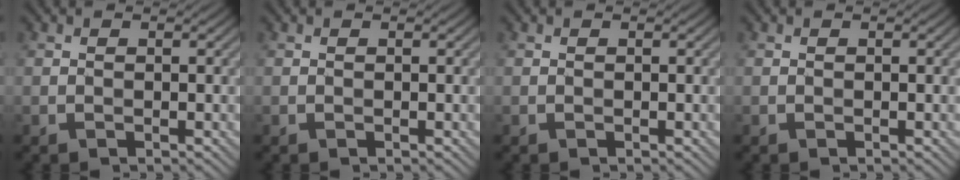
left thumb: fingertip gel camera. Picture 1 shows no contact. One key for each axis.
{"total": 0.0}
{"total": 0.0}
{"total": 0.0}